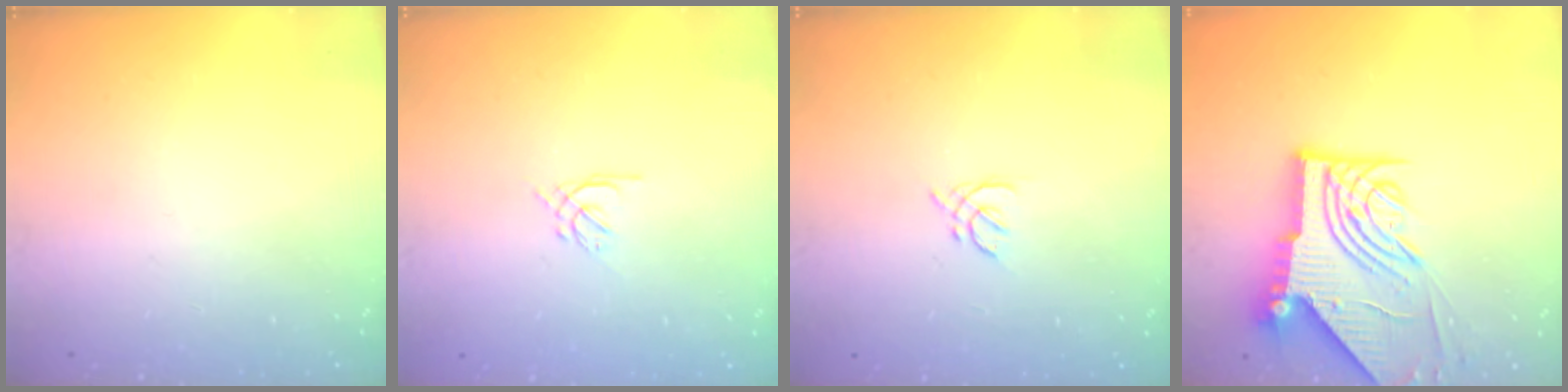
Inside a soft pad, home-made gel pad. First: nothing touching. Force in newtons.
{"total": 1.7, "press": 1.6, "slide": 0.5}
{"total": 2.0, "press": 2.0, "slide": 0.6}
{"total": 14.8, "press": 14.7, "slide": 1.8}